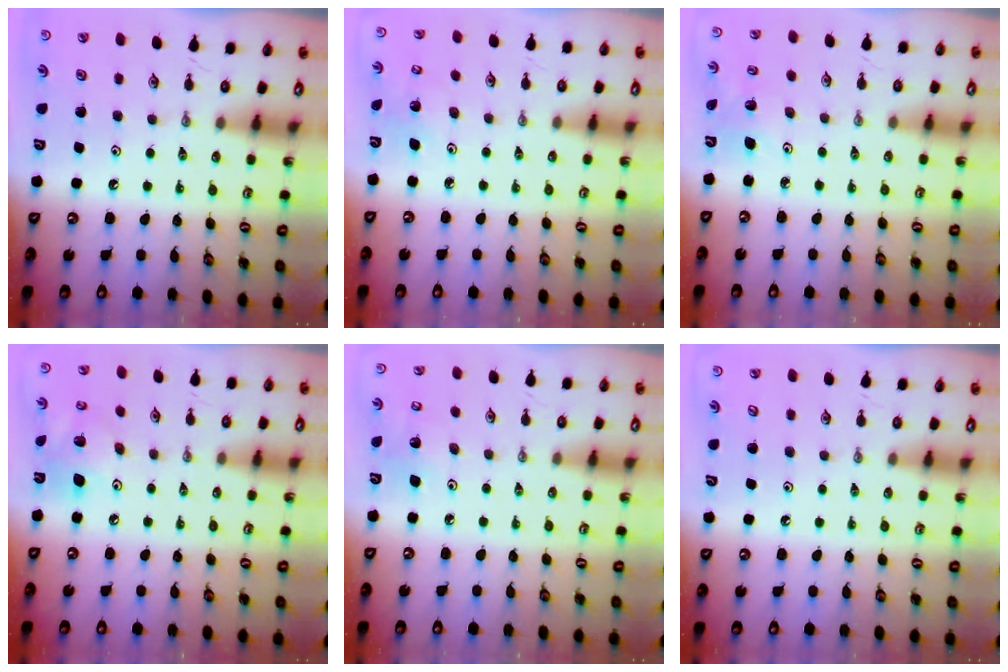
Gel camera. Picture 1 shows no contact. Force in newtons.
{"total": 2.7, "press": 2.7, "slide": 0.2}
{"total": 3.3, "press": 2.3, "slide": 2.4}
{"total": 11.0, "press": 10.8, "slide": 1.9}
{"total": 6.3, "press": 6.2, "slide": 1.1}
{"total": 0.7, "press": 0.1, "slide": 0.7}